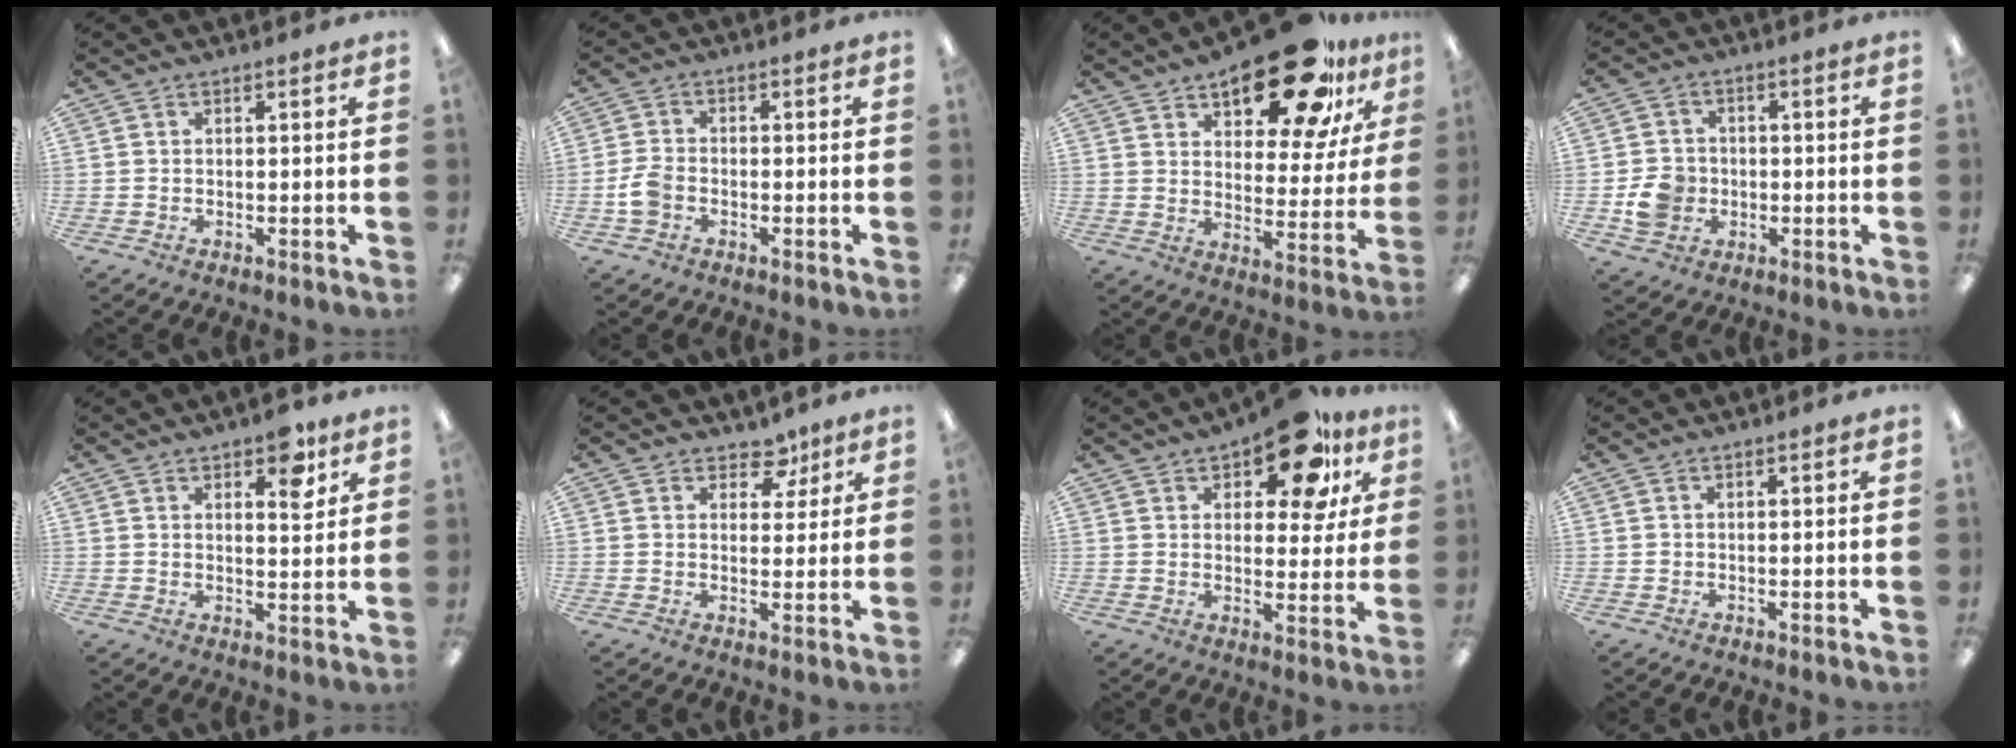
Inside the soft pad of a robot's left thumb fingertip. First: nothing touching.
{"total": 5.0, "force": [-1.7, 3.5, 3.1], "torque": [-0.063, 0.009, -0.031]}
{"total": 21.2, "force": [14.6, 8.7, 12.7], "torque": [-0.173, -0.086, 0.239]}
{"total": 6.9, "force": [-1.6, 6.1, 2.7], "torque": [-0.045, 0.010, -0.026]}
{"total": 7.5, "force": [4.9, 3.2, 4.6], "torque": [-0.046, -0.029, 0.079]}
{"total": 5.9, "force": [4.1, 3.6, 2.1], "torque": [-0.014, -0.021, 0.070]}
{"total": 15.6, "force": [9.9, 7.0, 9.8], "torque": [-0.134, -0.045, 0.165]}
{"total": 0.6, "force": [0.4, 0.5, 0.3], "torque": [-0.006, 0.003, 0.006]}